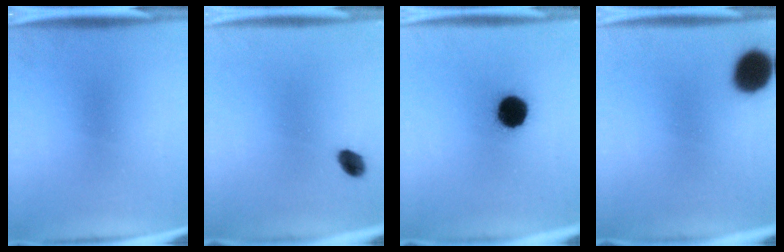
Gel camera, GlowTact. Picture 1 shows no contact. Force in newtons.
{"total": 3.1}
{"total": 10.7}
{"total": 12.3}